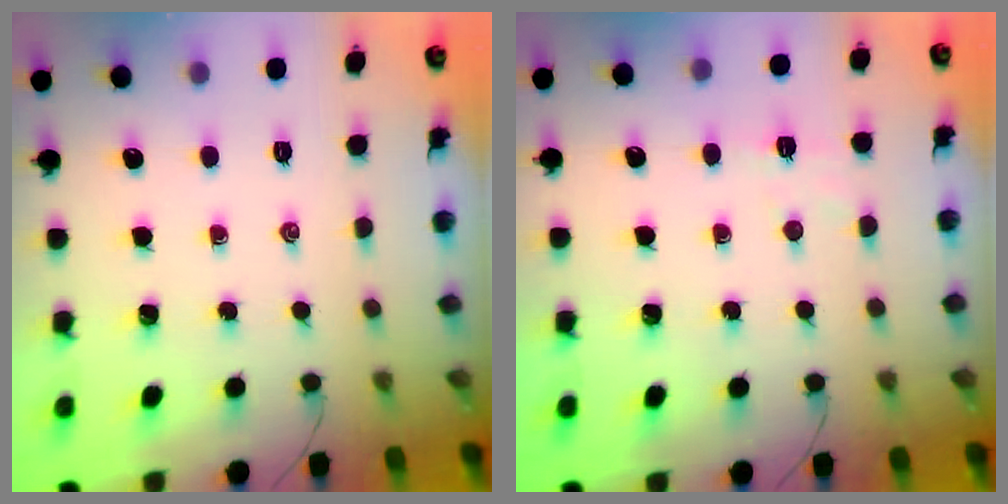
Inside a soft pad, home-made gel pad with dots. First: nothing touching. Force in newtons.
{"total": 3.5, "press": 3.3, "slide": 0.9}